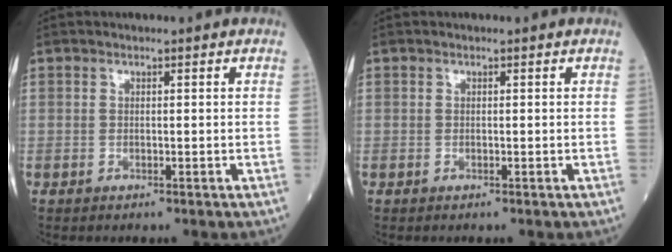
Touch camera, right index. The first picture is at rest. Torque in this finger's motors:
{"motor_torque": [0.05, 0.03, 0.03, 0.01]}